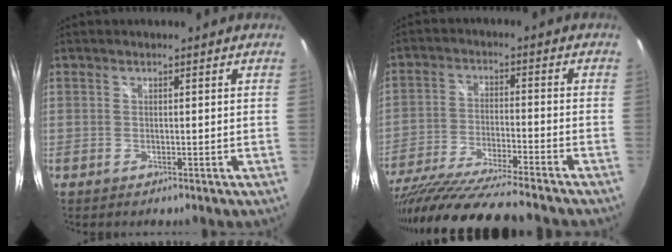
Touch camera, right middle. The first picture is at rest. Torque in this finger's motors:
{"motor_torque": [1.10, -1.04, 0.79, 0.21]}